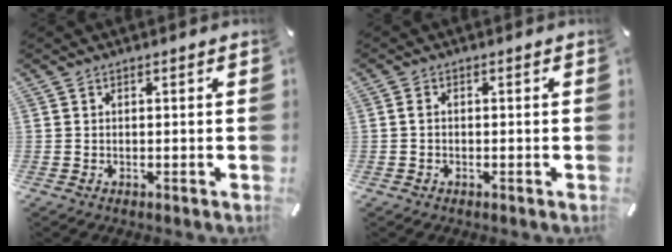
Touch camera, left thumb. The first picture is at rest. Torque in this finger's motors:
{"motor_torque": [-0.05, -0.04, -0.01, 0.08, 0.02]}